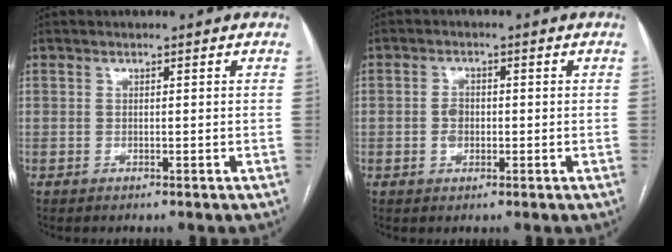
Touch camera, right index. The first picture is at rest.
{"total": 2.5, "force": [-0.4, 1.9, 1.7], "torque": [-0.029, 0.005, -0.007]}